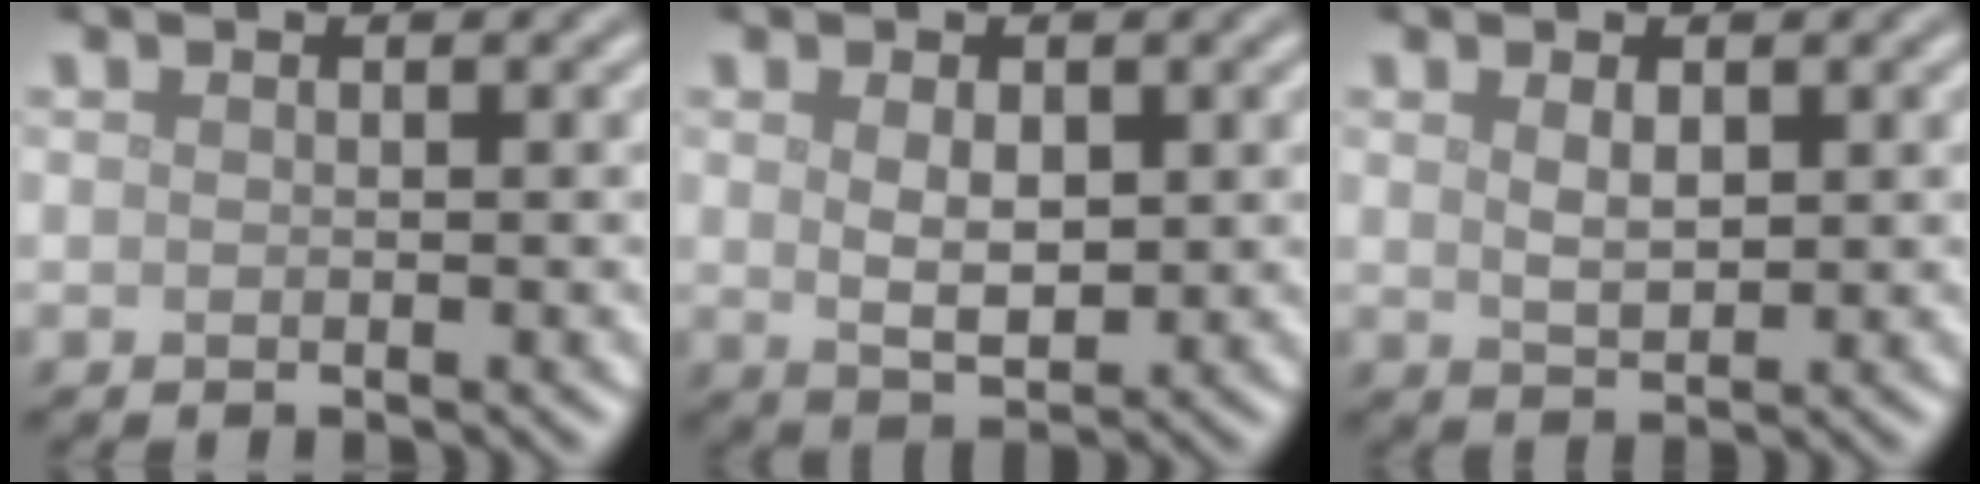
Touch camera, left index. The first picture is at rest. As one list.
[{"total": 3.0, "force": [0.6, 1.7, 2.4], "torque": [-0.049, -0.005, 0.015]}, {"total": 1.9, "force": [0.7, 0.9, 1.5], "torque": [-0.031, -0.003, 0.018]}]